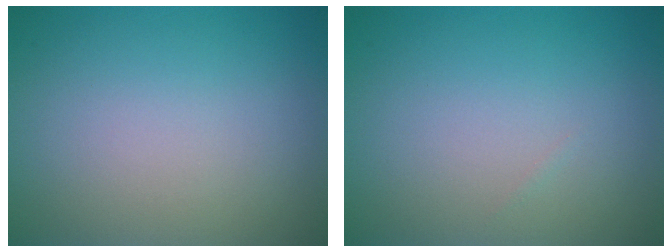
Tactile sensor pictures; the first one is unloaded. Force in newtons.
{"total": 0.0}